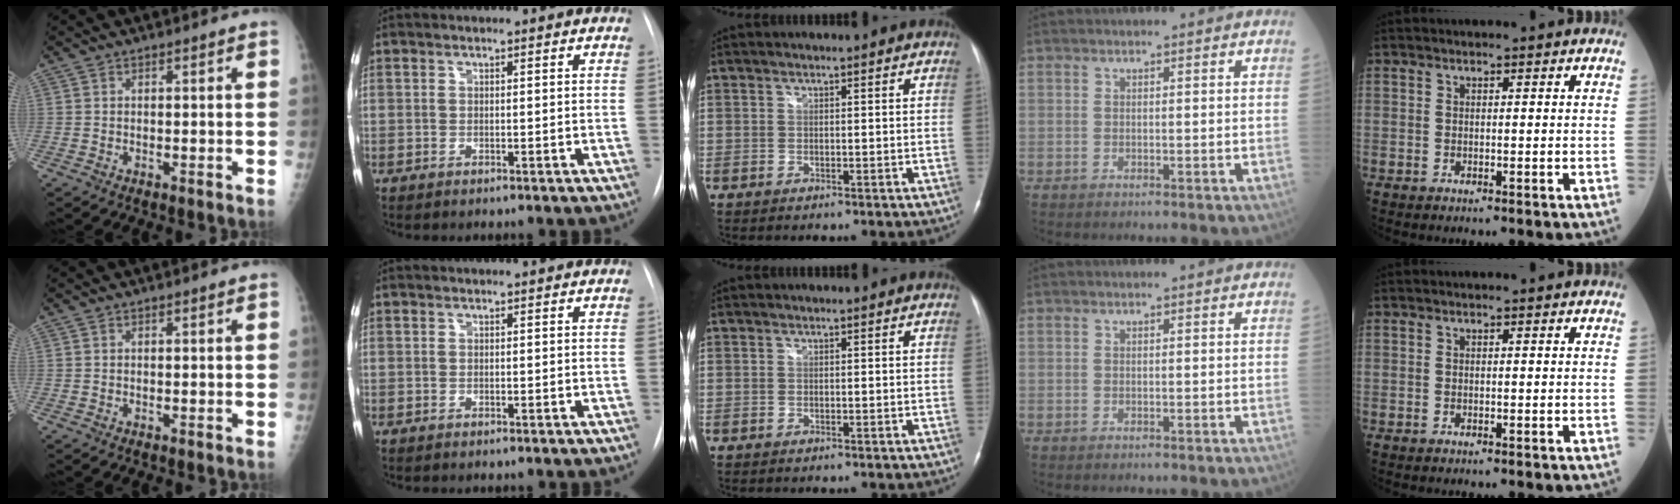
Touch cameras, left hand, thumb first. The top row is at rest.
{}